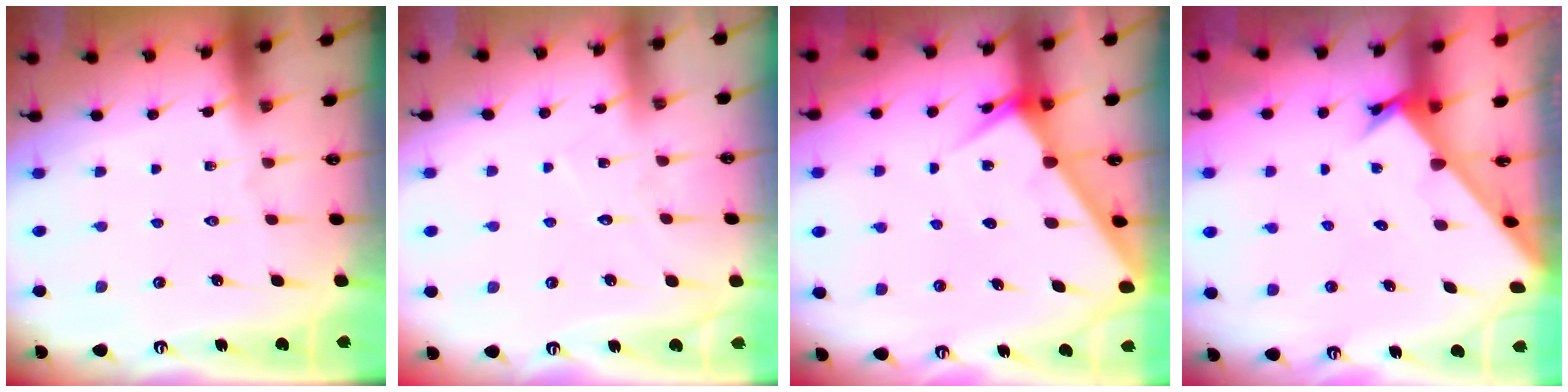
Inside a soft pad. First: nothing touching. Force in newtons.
{"total": 5.0, "press": 5.0, "slide": 0.1}
{"total": 4.5, "press": 4.5, "slide": 0.4}
{"total": 2.1, "press": 2.1, "slide": 0.2}